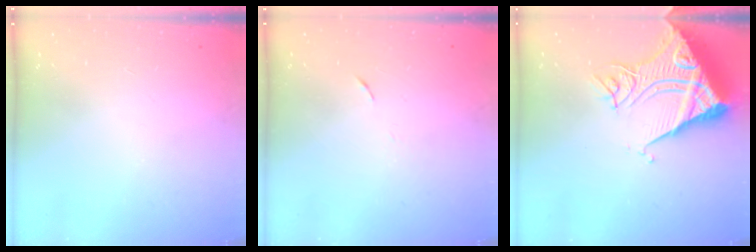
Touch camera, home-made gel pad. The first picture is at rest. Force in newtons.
{"total": 4.0, "press": 3.6, "slide": 1.7}
{"total": 16.3, "press": 16.2, "slide": 1.9}